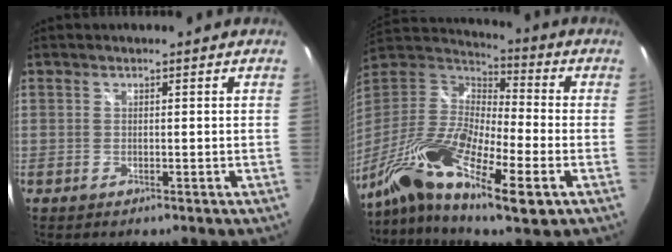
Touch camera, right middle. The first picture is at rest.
{"total": 22.0, "force": [-10.9, 6.6, 17.9], "torque": [-0.349, -0.043, -0.219]}